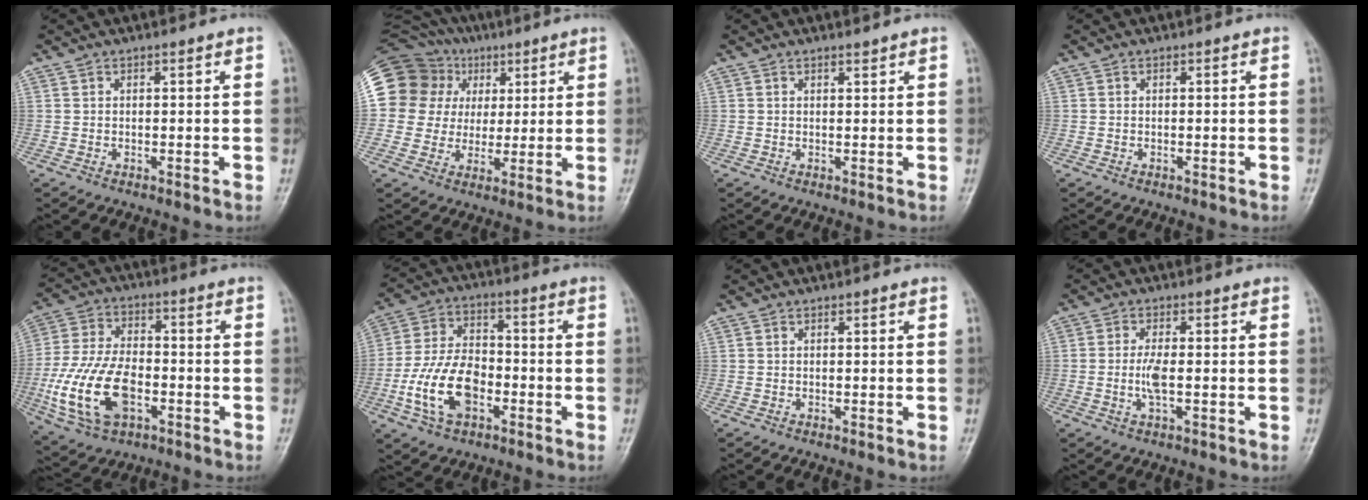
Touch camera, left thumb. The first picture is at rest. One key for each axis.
{"total": 21.7, "fx": 6.2, "fy": 19.5, "fz": 7.2, "tx": -0.155, "ty": 0.063, "tz": 0.125}
{"total": 0.8, "fx": 0.7, "fy": 0.1, "fz": 0.2, "tx": -0.002, "ty": -0.007, "tz": 0.012}
{"total": 0.0}
{"total": 16.7, "fx": -4.8, "fy": 9.8, "fz": 12.7, "tx": -0.252, "ty": 0.012, "tz": -0.087}
{"total": 13.4, "fx": -4.4, "fy": 8.2, "fz": 9.7, "tx": -0.184, "ty": 0.025, "tz": -0.085}
{"total": 0.0}
{"total": 3.8, "fx": -0.6, "fy": 1.2, "fz": 3.6, "tx": -0.081, "ty": -0.002, "tz": -0.014}